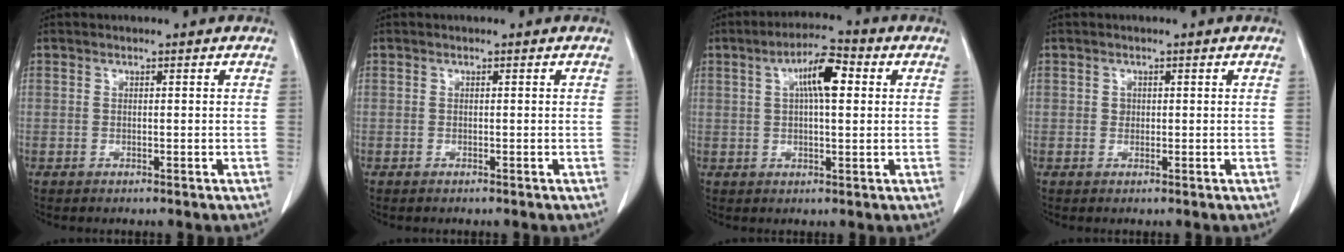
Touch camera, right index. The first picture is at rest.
{"total": 0.0}
{"total": 7.3, "force": [2.0, 1.8, 6.8], "torque": [-0.119, 0.019, 0.032]}
{"total": 0.8, "force": [0.1, 0.8, 0.3], "torque": [-0.002, 0.002, 0.002]}